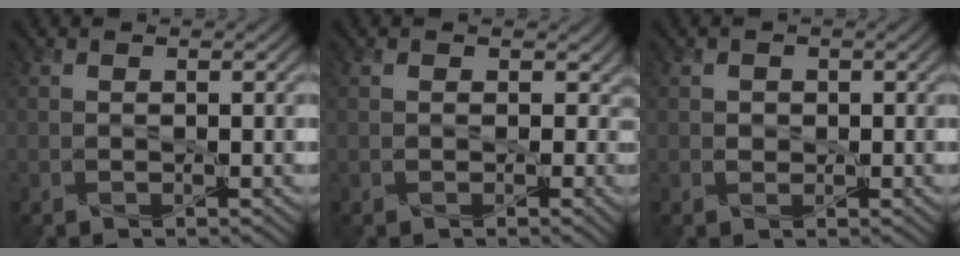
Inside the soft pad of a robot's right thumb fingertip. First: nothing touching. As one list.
[{"total": 2.7, "force": [0.1, 2.4, 1.3], "torque": [-0.024, -0.006, 0.001]}, {"total": 0.9, "force": [0.0, 0.9, 0.1], "torque": [-0.005, -0.004, -0.002]}]